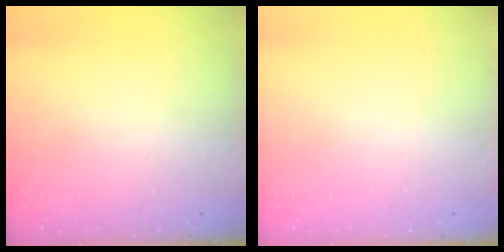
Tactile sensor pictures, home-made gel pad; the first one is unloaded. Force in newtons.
{"total": 0.0}